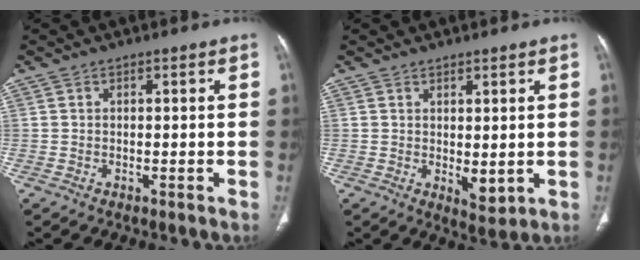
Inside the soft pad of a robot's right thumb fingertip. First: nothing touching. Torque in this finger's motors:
{"motor_torque": [1.14, 0.89, 0.91, -0.71, 0.20]}